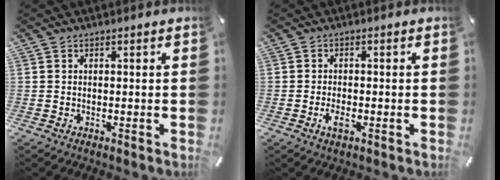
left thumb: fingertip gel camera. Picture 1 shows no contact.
{"total": 2.9, "force": [-1.2, 1.4, 2.2], "torque": [-0.045, 0.002, -0.022]}